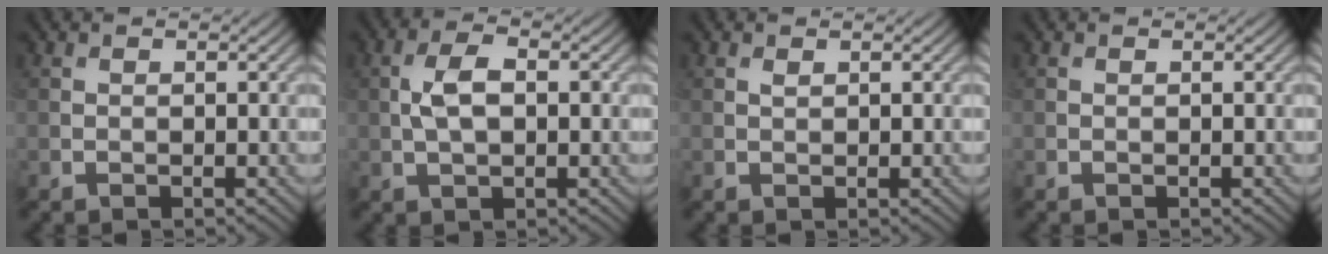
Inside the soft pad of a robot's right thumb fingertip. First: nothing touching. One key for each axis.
{"total": 4.5, "fx": 0.2, "fy": 2.2, "fz": 3.9, "tx": -0.084, "ty": 0.007, "tz": 0.003}
{"total": 0.6, "fx": 0.3, "fy": 0.3, "fz": 0.4, "tx": -0.009, "ty": 0.000, "tz": 0.006}
{"total": 0.0}